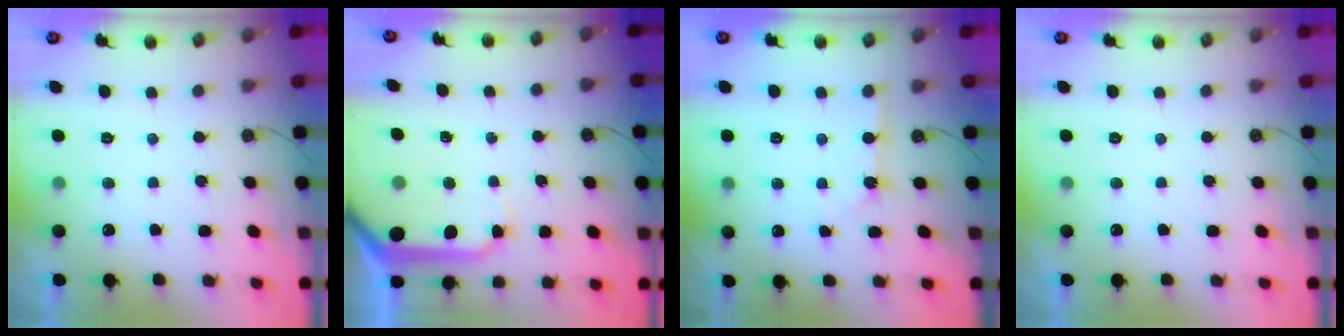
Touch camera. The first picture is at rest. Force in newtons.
{"total": 9.8, "press": 9.7, "slide": 1.0}
{"total": 2.0, "press": 2.0, "slide": 0.1}
{"total": 0.0}